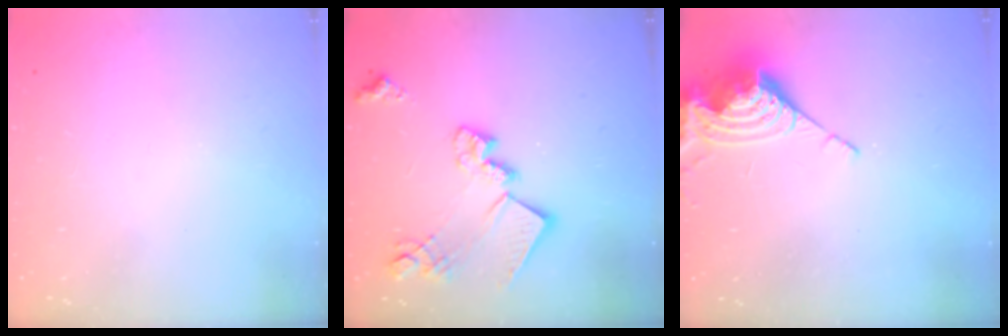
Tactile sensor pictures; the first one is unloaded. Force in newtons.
{"total": 19.1, "press": 19.0, "slide": 1.2}
{"total": 8.0, "press": 8.0, "slide": 0.8}